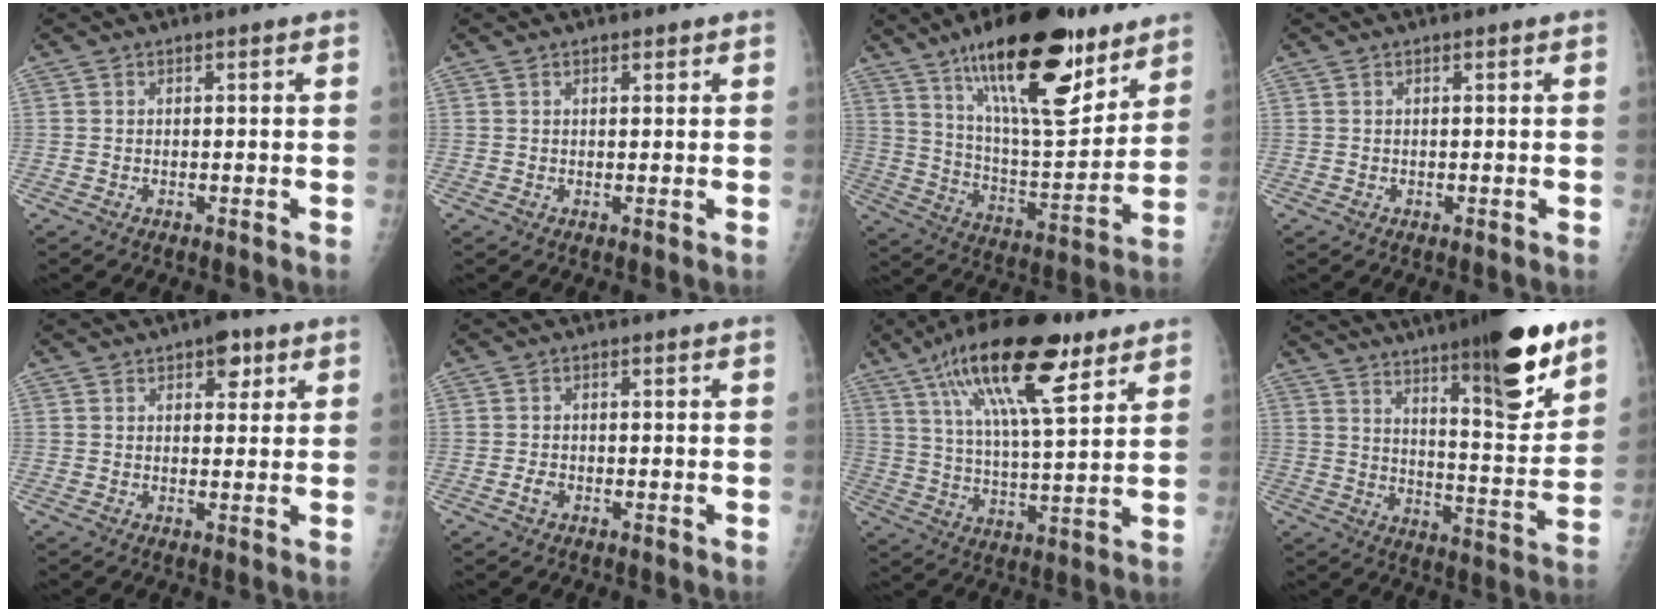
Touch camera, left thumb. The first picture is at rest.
{"total": 1.1, "force": [0.8, 0.6, 0.5], "torque": [-0.002, -0.003, 0.009]}
{"total": 26.0, "force": [16.1, 8.7, 18.5], "torque": [-0.260, -0.067, 0.266]}
{"total": 0.0}
{"total": 4.6, "force": [2.5, 2.5, 2.9], "torque": [-0.014, -0.007, 0.027]}
{"total": 1.5, "force": [-0.7, 1.0, 0.9], "torque": [-0.016, 0.002, -0.014]}
{"total": 20.8, "force": [11.2, 6.7, 16.2], "torque": [-0.264, -0.023, 0.188]}
{"total": 23.2, "force": [14.9, 4.6, 17.1], "torque": [-0.227, -0.073, 0.231]}